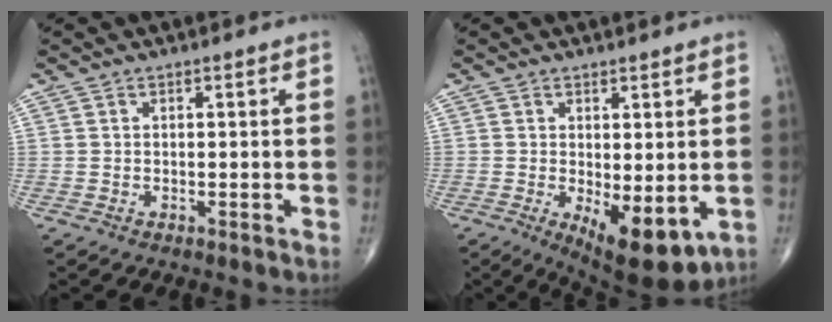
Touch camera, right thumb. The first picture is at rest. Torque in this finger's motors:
{"motor_torque": [-0.13, 0.75, 0.14, -0.15, 0.07]}